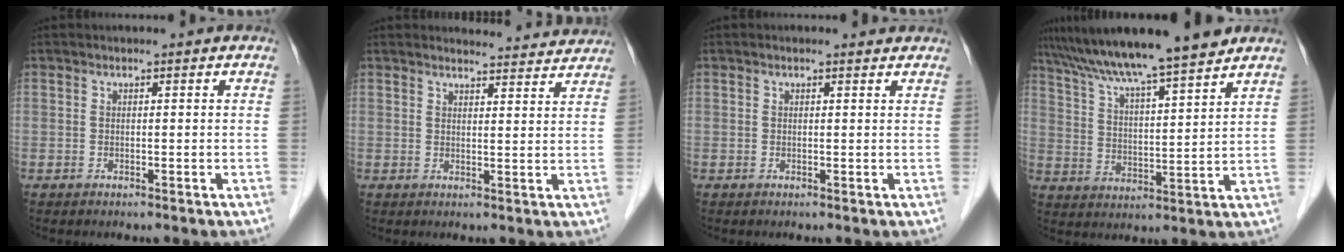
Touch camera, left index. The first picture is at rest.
{"total": 7.8, "force": [7.7, 0.9, 0.5], "torque": [0.002, -0.003, 0.077]}
{"total": 1.1, "force": [1.0, 0.4, 0.4], "torque": [-0.012, 0.006, 0.008]}
{"total": 14.9, "force": [12.7, 0.0, 7.8], "torque": [-0.132, 0.017, 0.205]}